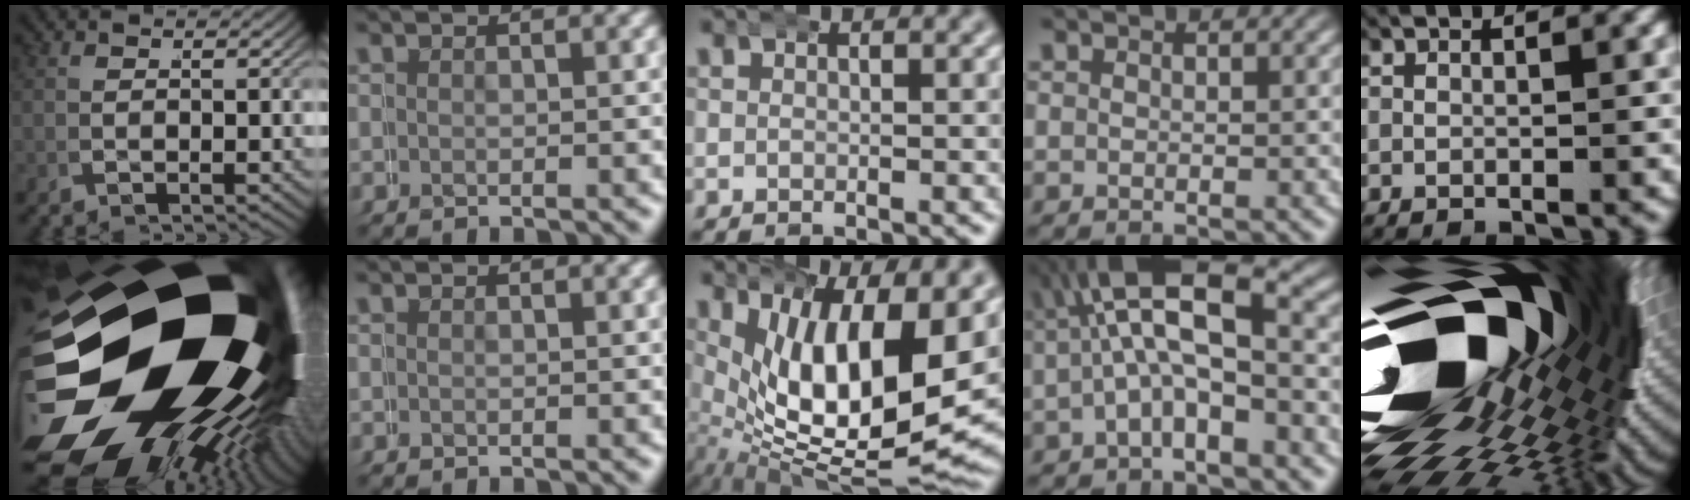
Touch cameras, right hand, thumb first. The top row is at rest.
{"thumb": {"total": 50.6, "force": [-3.2, 30.7, 40.1], "torque": [-0.535, -0.061, -0.039]}, "middle": {"total": 16.4, "force": [0.4, 8.0, 14.3], "torque": [-0.239, -0.043, 0.031]}, "ring": {"total": 10.1, "force": [2.1, 4.8, 8.6], "torque": [-0.137, 0.008, 0.027]}, "little": {"total": 47.2, "force": [1.4, 25.8, 39.4], "torque": [-0.550, -0.008, 0.008]}}